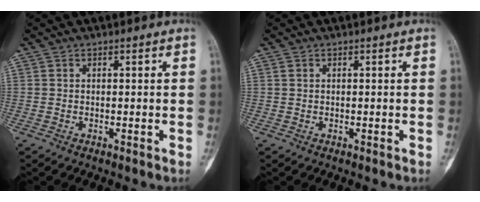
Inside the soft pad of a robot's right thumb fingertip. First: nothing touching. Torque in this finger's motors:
{"motor_torque": [-0.14, -0.26, 0.21, -0.02, 0.05]}